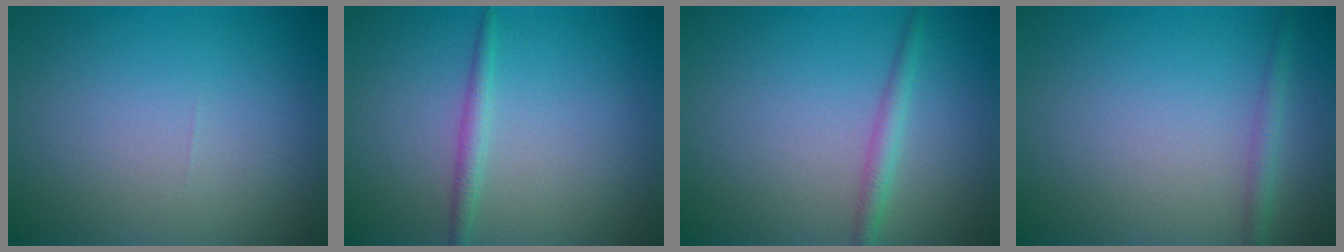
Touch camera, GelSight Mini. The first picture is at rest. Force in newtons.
{"total": 1.4, "press": 1.4, "slide": 0.1}
{"total": 1.8, "press": 1.8, "slide": 0.0}
{"total": 1.3, "press": 1.3, "slide": 0.0}